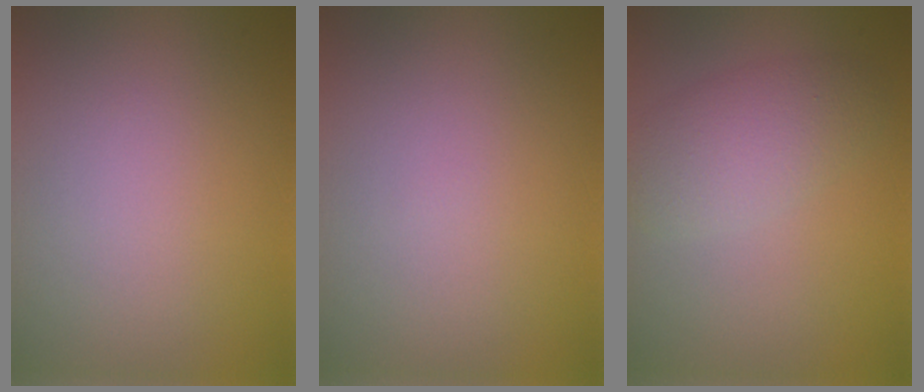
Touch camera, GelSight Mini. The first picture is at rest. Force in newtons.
{"total": 0.0}
{"total": 3.7, "press": 3.7, "slide": 0.1}